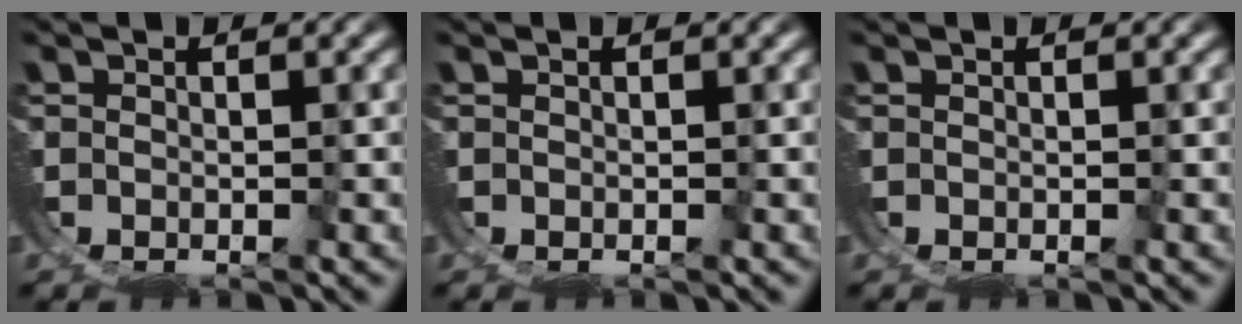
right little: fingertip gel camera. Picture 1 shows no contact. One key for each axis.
{"total": 0.0}
{"total": 0.0}